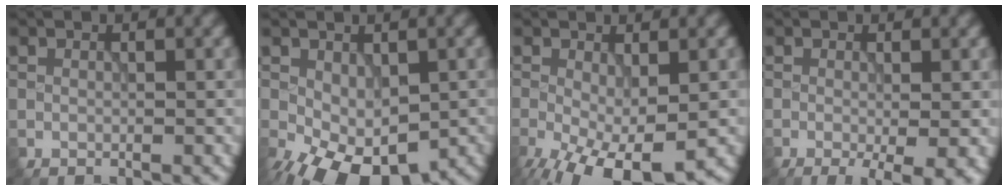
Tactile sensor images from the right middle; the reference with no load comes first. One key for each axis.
{"total": 9.0, "fx": -3.7, "fy": 4.9, "fz": 6.6, "tx": -0.136, "ty": -0.032, "tz": -0.047}
{"total": 9.1, "fx": -4.3, "fy": 3.7, "fz": 7.2, "tx": -0.150, "ty": -0.031, "tz": -0.058}
{"total": 3.7, "fx": -1.2, "fy": 0.7, "fz": 3.5, "tx": -0.055, "ty": -0.012, "tz": -0.015}